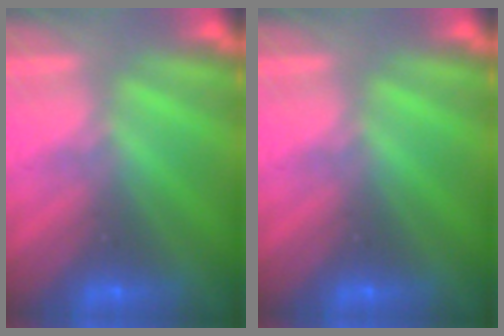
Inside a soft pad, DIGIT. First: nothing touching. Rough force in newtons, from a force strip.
{"total": 0.0}